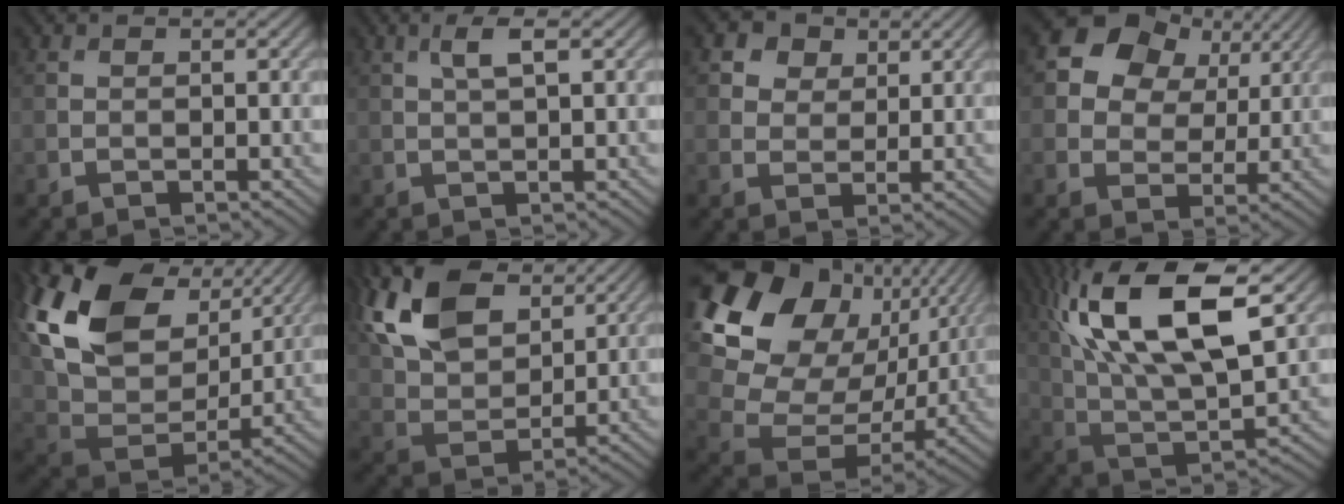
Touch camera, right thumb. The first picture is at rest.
{"total": 2.6, "force": [1.0, 0.5, 2.3], "torque": [-0.049, 0.007, 0.018]}
{"total": 5.9, "force": [3.3, 4.2, 2.4], "torque": [-0.079, -0.005, 0.061]}
{"total": 11.1, "force": [5.3, 8.3, 5.2], "torque": [-0.137, 0.032, 0.092]}
{"total": 17.2, "force": [7.3, 11.0, 11.2], "torque": [-0.261, 0.014, 0.141]}
{"total": 14.1, "force": [7.2, 7.8, 9.2], "torque": [-0.226, 0.027, 0.132]}
{"total": 19.6, "force": [7.1, 14.4, 11.2], "torque": [-0.271, 0.023, 0.146]}
{"total": 18.9, "force": [7.9, 7.6, 15.4], "torque": [-0.325, 0.029, 0.135]}